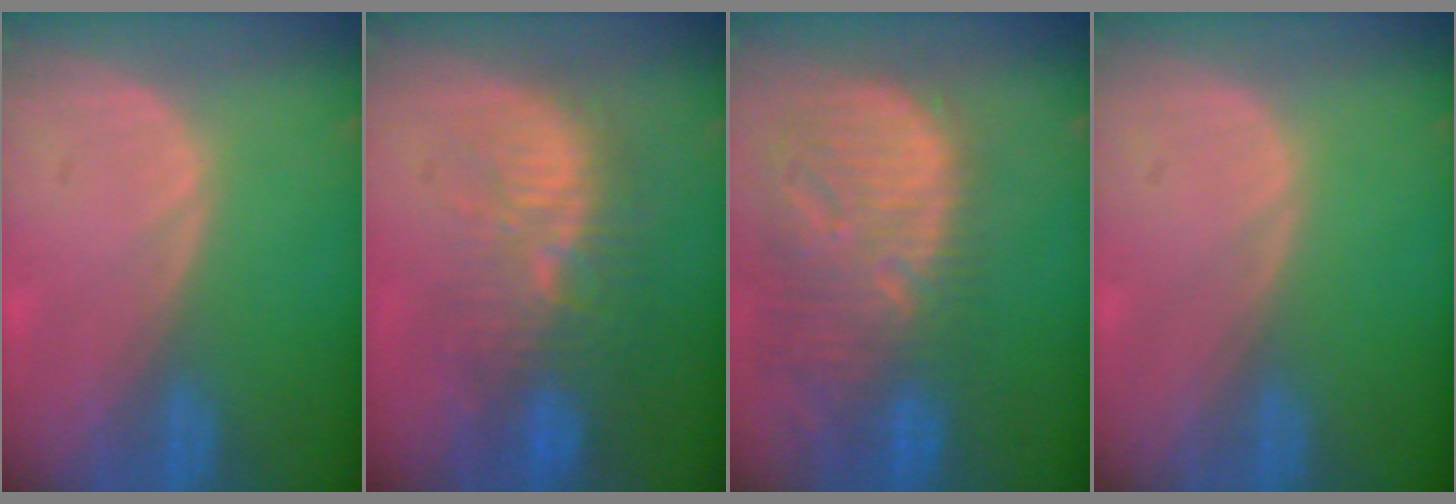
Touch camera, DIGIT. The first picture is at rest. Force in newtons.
{"total": 10.1, "press": 9.3, "slide": 4.0}
{"total": 13.5, "press": 11.6, "slide": 6.9}
{"total": 0.0}